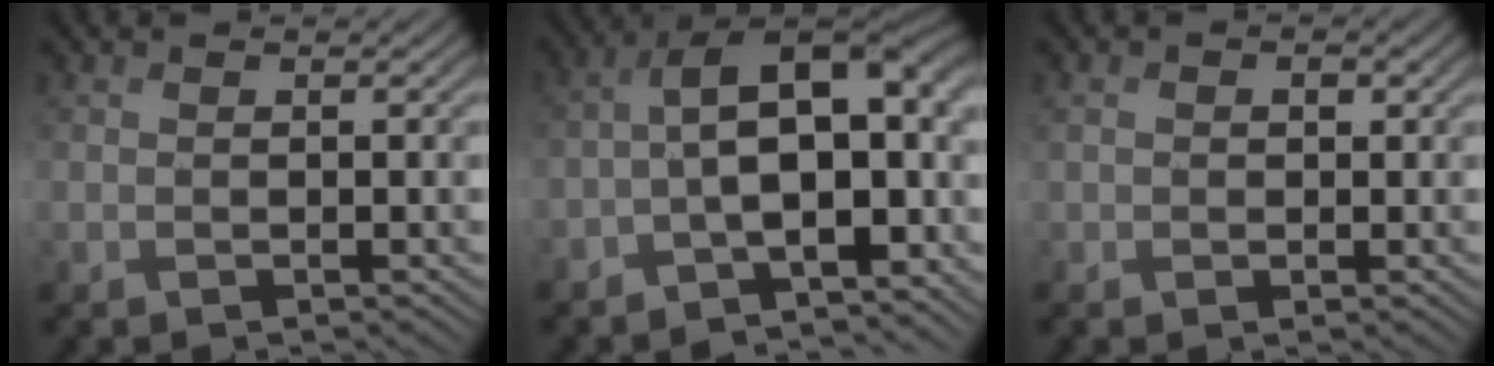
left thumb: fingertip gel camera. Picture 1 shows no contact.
{"total": 14.2, "force": [-2.7, 7.3, 12.0], "torque": [-0.182, 0.005, -0.030]}
{"total": 2.6, "force": [0.6, 2.1, 1.5], "torque": [-0.031, -0.001, 0.013]}